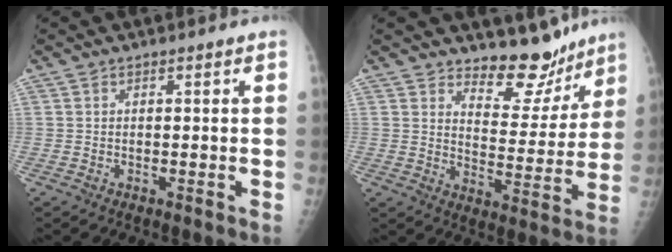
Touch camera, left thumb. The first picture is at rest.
{"total": 10.5, "force": [9.2, 4.4, 2.6], "torque": [0.005, -0.082, 0.137]}